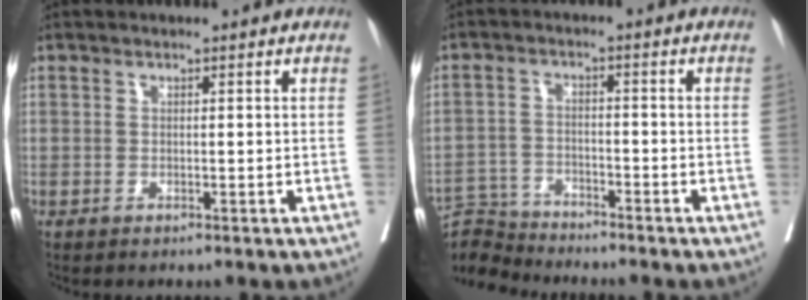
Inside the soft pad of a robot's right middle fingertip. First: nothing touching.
{"total": 7.6, "force": [-7.6, 0.4, -0.5], "torque": [0.004, 0.008, -0.147]}